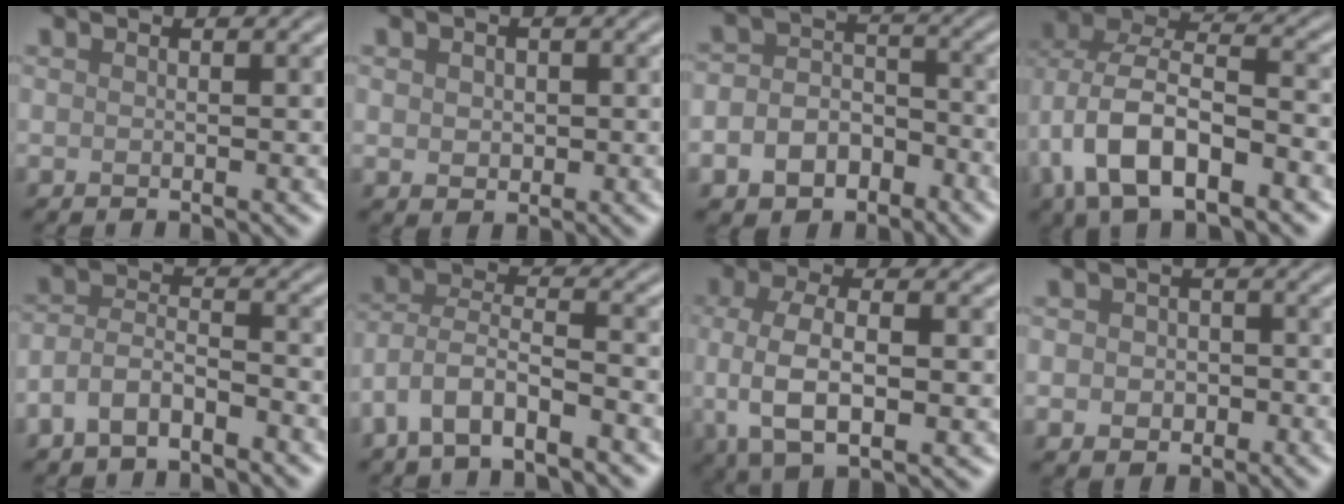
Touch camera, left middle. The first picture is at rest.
{"total": 1.5, "force": [0.3, 1.3, 0.7], "torque": [-0.012, -0.003, 0.004]}
{"total": 5.4, "force": [-2.6, 3.9, 2.7], "torque": [-0.030, -0.001, -0.046]}
{"total": 10.1, "force": [-3.3, 5.6, 7.8], "torque": [-0.154, 0.004, -0.063]}
{"total": 3.6, "force": [-2.4, 1.6, 2.1], "torque": [-0.043, 0.007, -0.054]}
{"total": 5.0, "force": [-3.3, 1.8, 3.4], "torque": [-0.067, 0.003, -0.072]}
{"total": 7.0, "force": [-0.6, 3.2, 6.1], "torque": [-0.122, -0.006, -0.013]}
{"total": 3.1, "force": [-0.3, 2.7, 1.5], "torque": [-0.003, -0.001, -0.022]}